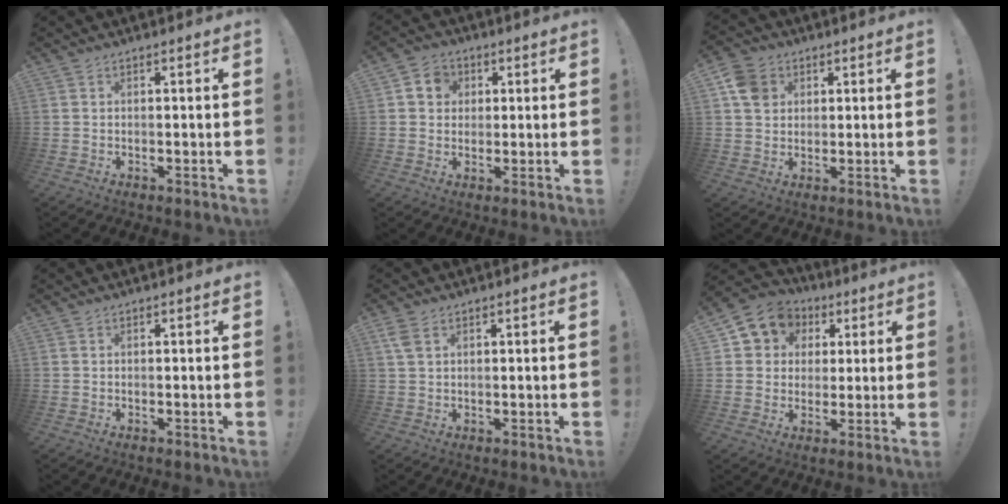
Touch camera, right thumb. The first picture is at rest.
{"total": 6.4, "force": [1.6, 5.8, 2.2], "torque": [-0.036, 0.004, 0.033]}
{"total": 7.3, "force": [2.7, 6.1, 3.0], "torque": [-0.046, 0.001, 0.057]}
{"total": 0.0}
{"total": 3.7, "force": [1.8, 2.0, 2.5], "torque": [-0.051, 0.002, 0.035]}
{"total": 9.9, "force": [3.7, 8.8, 2.6], "torque": [-0.043, -0.017, 0.077]}